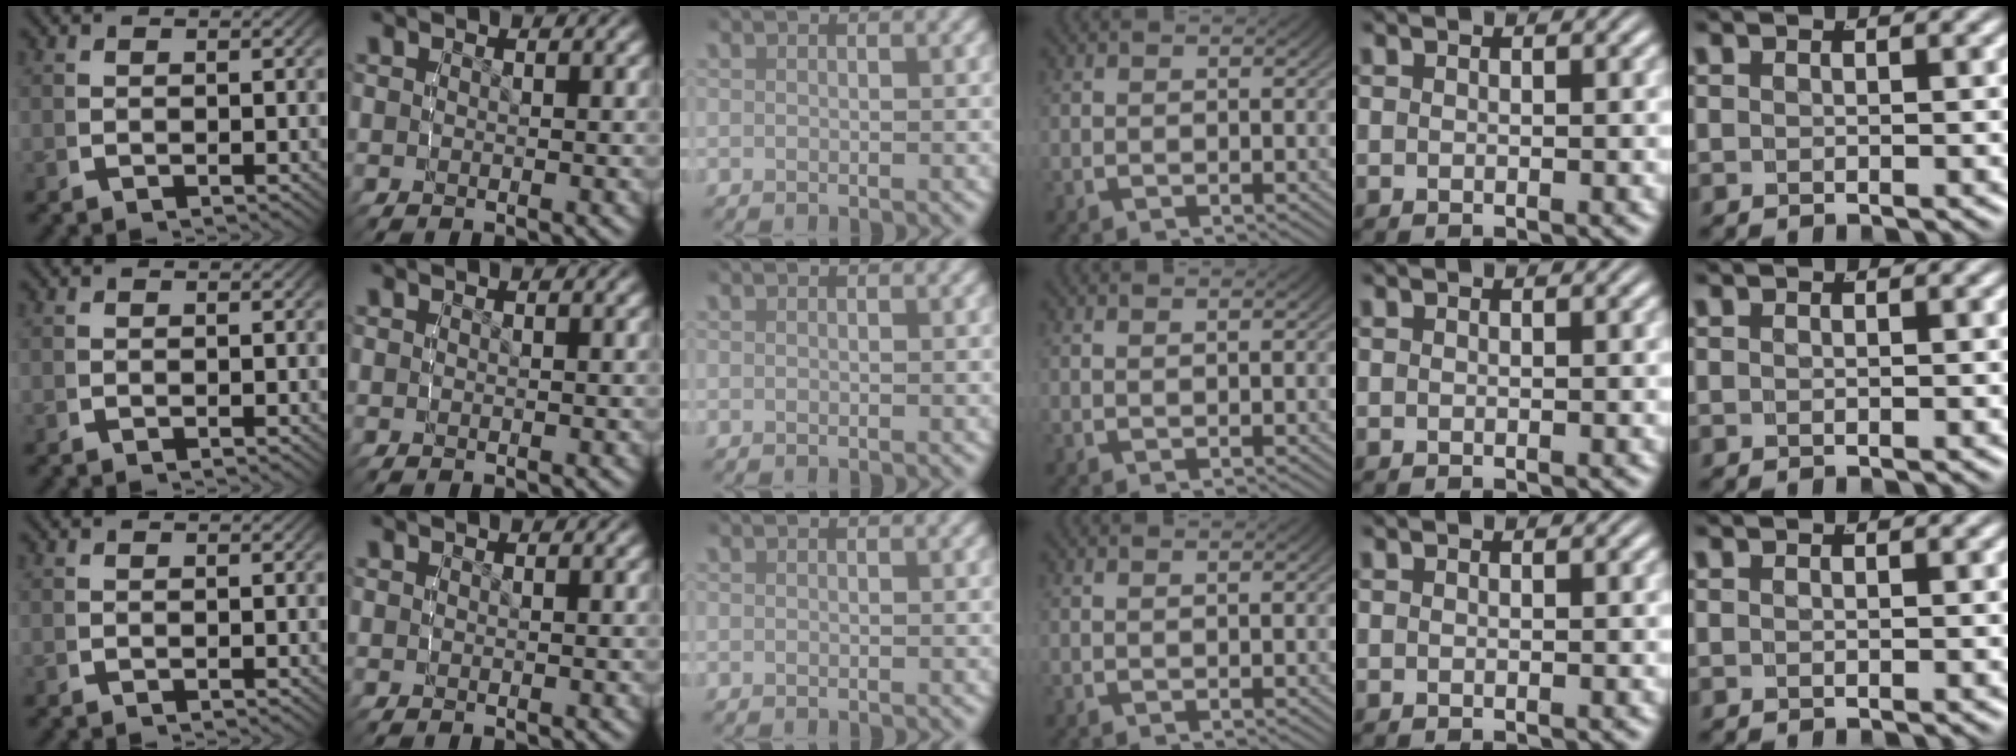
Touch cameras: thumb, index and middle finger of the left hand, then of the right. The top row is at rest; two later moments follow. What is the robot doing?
{"motion": "lift_and_place", "object": "tape"}